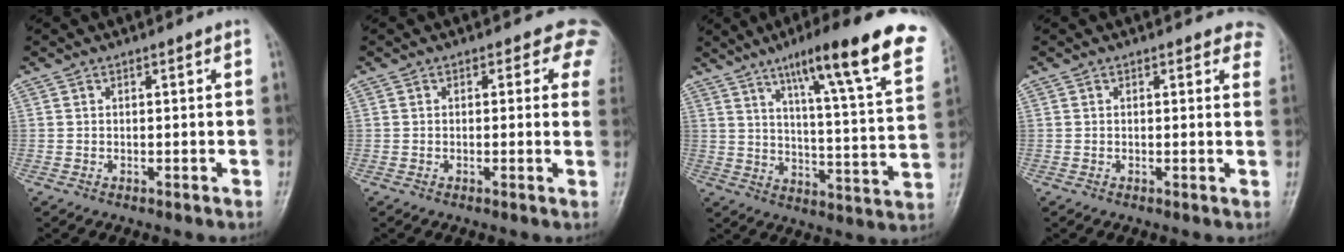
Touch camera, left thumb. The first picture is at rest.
{"total": 4.3, "force": [2.6, 2.8, 2.0], "torque": [0.014, -0.007, 0.004]}
{"total": 23.6, "force": [14.1, 3.2, 18.6], "torque": [-0.246, -0.042, 0.197]}
{"total": 4.1, "force": [3.5, 1.9, 0.8], "torque": [0.026, -0.013, 0.013]}